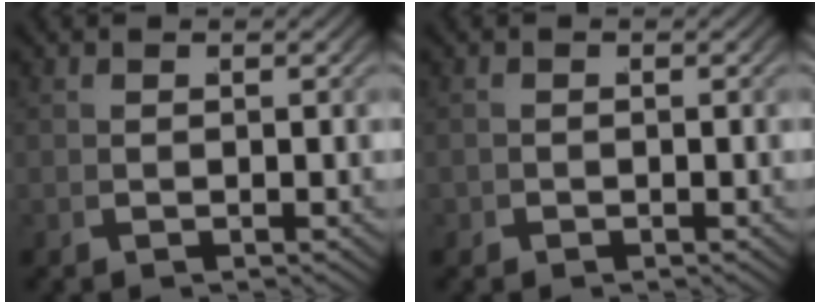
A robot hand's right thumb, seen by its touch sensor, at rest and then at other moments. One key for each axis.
{"total": 0.6, "fx": -0.5, "fy": 0.4, "fz": 0.0, "tx": -0.001, "ty": -0.001, "tz": -0.010}